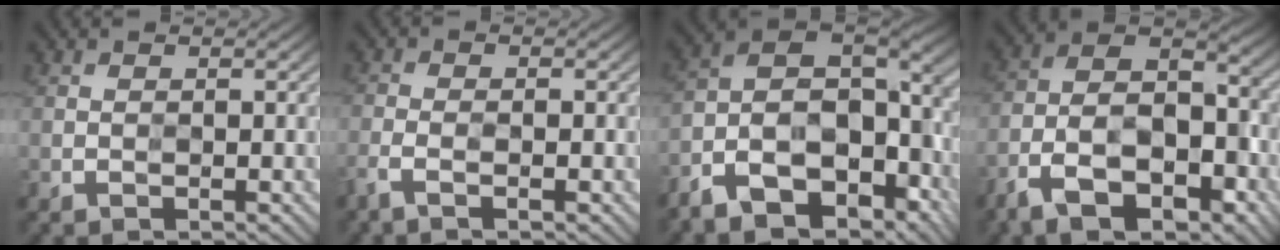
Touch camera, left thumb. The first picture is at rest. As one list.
[{"total": 2.4, "force": [-1.6, 0.5, 1.8], "torque": [-0.044, -0.002, -0.039]}, {"total": 15.2, "force": [-7.8, 8.0, 10.3], "torque": [-0.230, -0.036, -0.114]}, {"total": 13.4, "force": [-8.0, 6.9, 8.3], "torque": [-0.164, -0.024, -0.153]}]